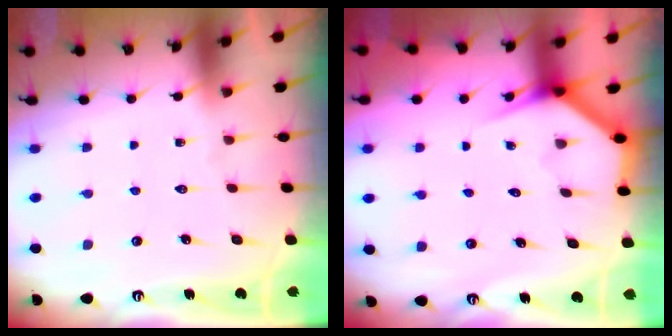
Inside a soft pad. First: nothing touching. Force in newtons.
{"total": 3.6, "press": 3.6, "slide": 0.3}